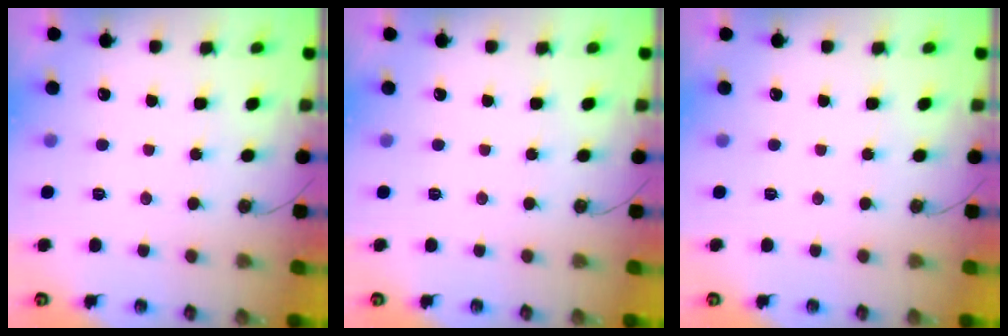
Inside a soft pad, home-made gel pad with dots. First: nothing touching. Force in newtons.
{"total": 0.0}
{"total": 0.0}